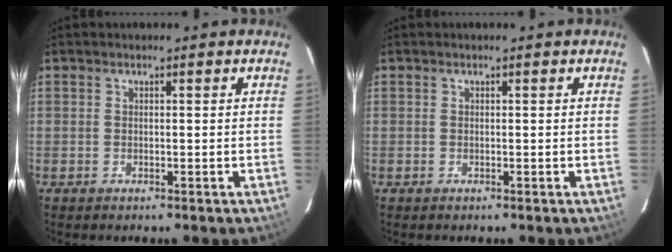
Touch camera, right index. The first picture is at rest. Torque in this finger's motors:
{"motor_torque": [-0.01, 0.01, 0.04, 0.00]}